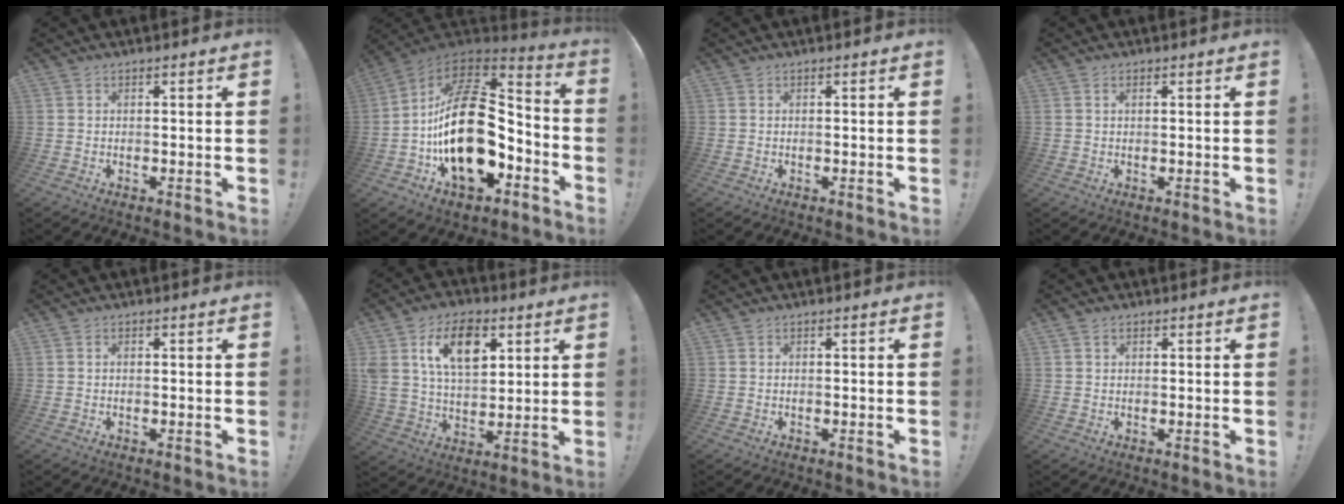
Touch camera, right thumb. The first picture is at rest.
{"total": 27.7, "force": [-2.5, 17.2, 21.5], "torque": [-0.384, 0.026, -0.023]}
{"total": 0.0}
{"total": 1.0, "force": [0.4, 0.5, 0.8], "torque": [-0.021, 0.005, 0.009]}
{"total": 0.0}
{"total": 15.9, "force": [6.9, 10.1, 10.2], "torque": [-0.176, -0.013, 0.125]}
{"total": 0.0}
{"total": 0.8, "force": [0.5, 0.6, 0.2], "torque": [0.000, 0.000, 0.010]}